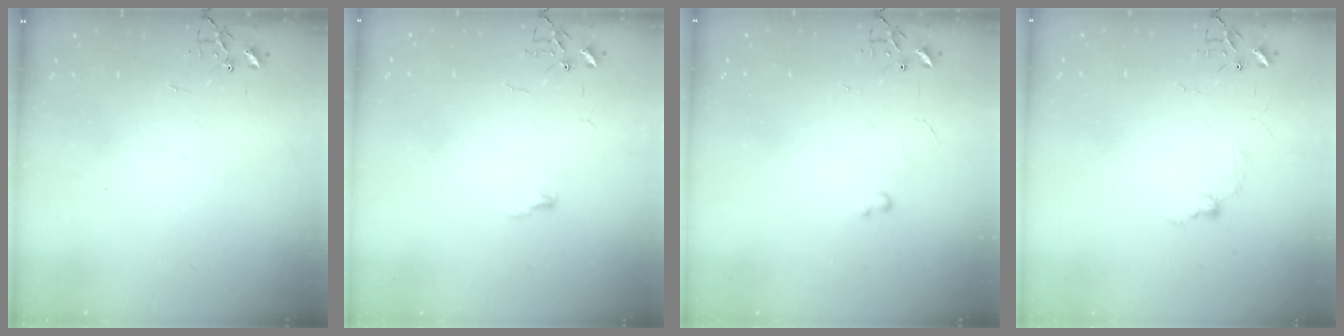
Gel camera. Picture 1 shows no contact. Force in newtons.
{"total": 3.5, "press": 3.5, "slide": 0.4}
{"total": 2.6, "press": 2.6, "slide": 0.4}
{"total": 6.4, "press": 6.3, "slide": 0.9}